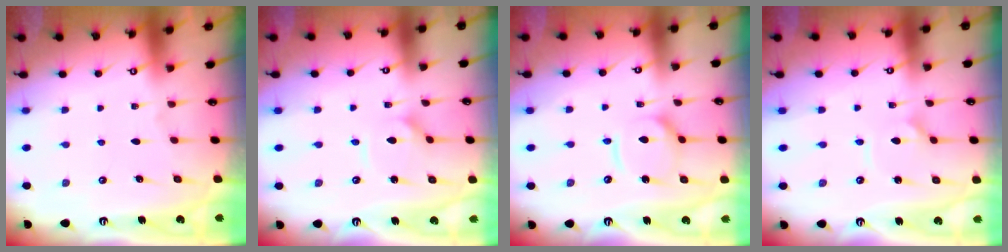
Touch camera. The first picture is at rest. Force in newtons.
{"total": 2.6, "press": 2.6, "slide": 0.3}
{"total": 11.2, "press": 11.2, "slide": 1.1}
{"total": 2.9, "press": 2.8, "slide": 0.4}